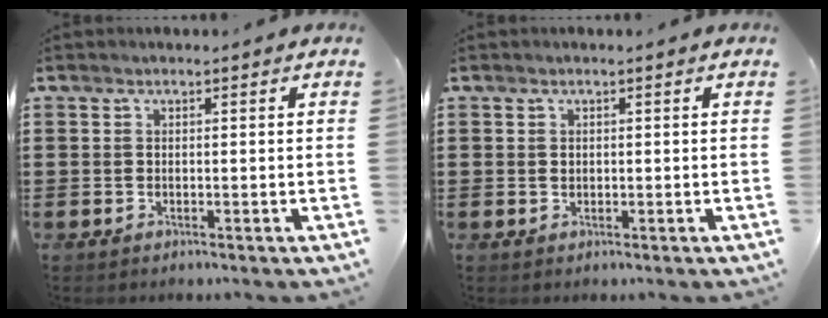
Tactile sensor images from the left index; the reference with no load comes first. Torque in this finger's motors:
{"motor_torque": [0.11, 0.08, 0.06, 0.00]}